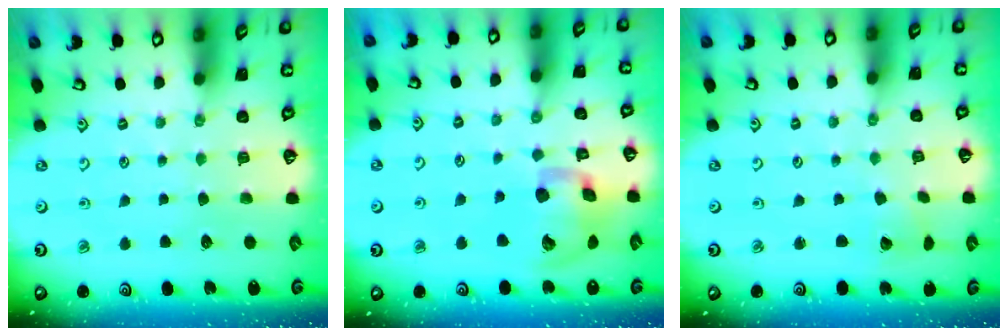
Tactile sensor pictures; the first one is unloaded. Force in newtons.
{"total": 14.6, "press": 14.4, "slide": 2.4}
{"total": 2.1, "press": 2.1, "slide": 0.3}